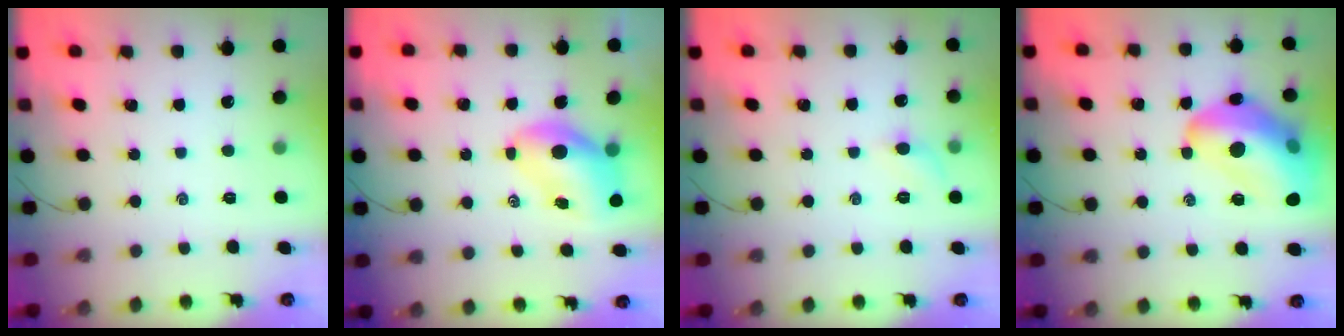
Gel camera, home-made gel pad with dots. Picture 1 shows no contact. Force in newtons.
{"total": 7.5, "press": 7.2, "slide": 2.1}
{"total": 5.3, "press": 5.0, "slide": 1.8}
{"total": 21.2, "press": 21.0, "slide": 3.3}